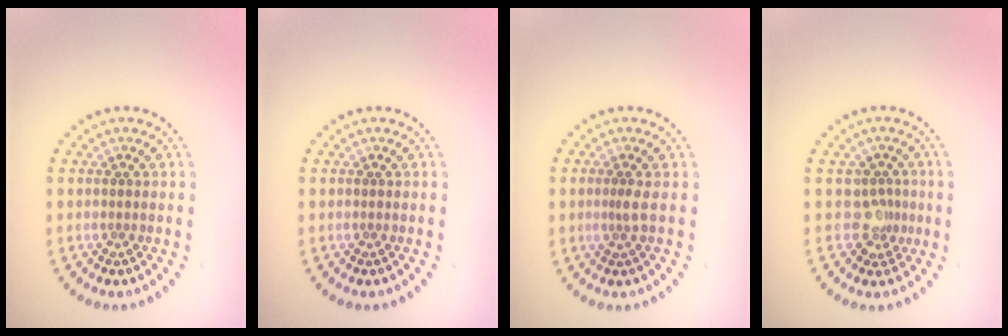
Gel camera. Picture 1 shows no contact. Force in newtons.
{"total": 0.0}
{"total": 1.0, "press": 0.6, "slide": 0.8}
{"total": 2.1, "press": 1.6, "slide": 1.3}